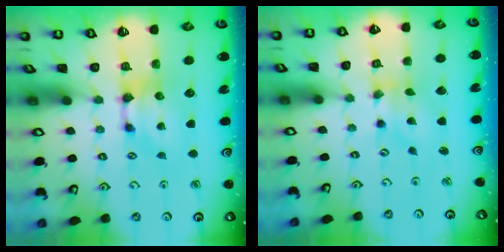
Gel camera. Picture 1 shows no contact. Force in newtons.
{"total": 1.3, "press": 0.7, "slide": 1.1}